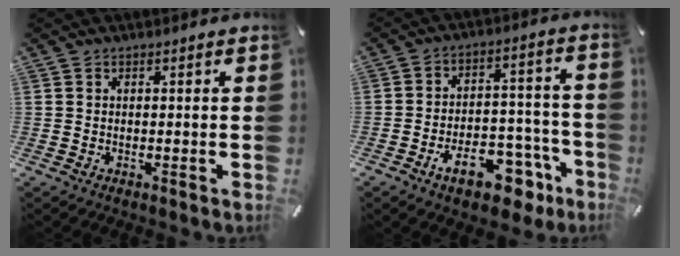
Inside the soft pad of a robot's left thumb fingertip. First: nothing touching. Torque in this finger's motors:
{"motor_torque": [0.35, 3.43, 0.44, 0.63, 0.08]}